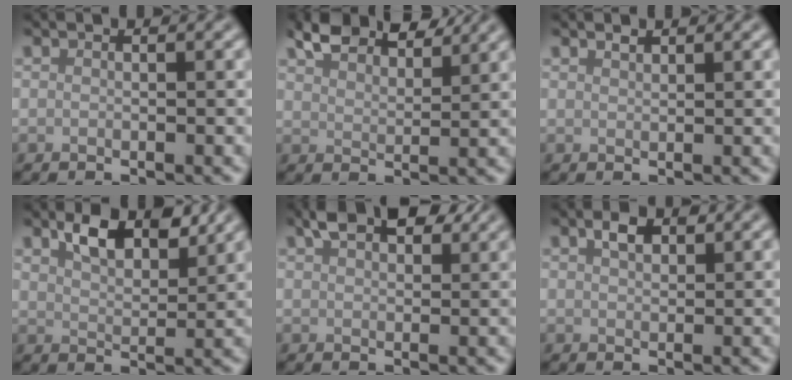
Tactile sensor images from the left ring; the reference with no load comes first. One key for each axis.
{"total": 5.1, "fx": 4.1, "fy": 1.9, "fz": 2.4, "tx": -0.045, "ty": 0.011, "tz": 0.072}
{"total": 0.6, "fx": 0.6, "fy": 0.1, "fz": 0.0, "tx": 0.000, "ty": -0.001, "tz": 0.014}
{"total": 4.7, "fx": 2.8, "fy": 2.3, "fz": 3.0, "tx": -0.055, "ty": 0.002, "tz": 0.046}
{"total": 4.6, "fx": 2.8, "fy": 2.3, "fz": 2.9, "tx": -0.048, "ty": 0.009, "tz": 0.045}
{"total": 2.0, "fx": 1.0, "fy": 1.1, "fz": 1.3, "tx": -0.023, "ty": 0.006, "tz": 0.019}